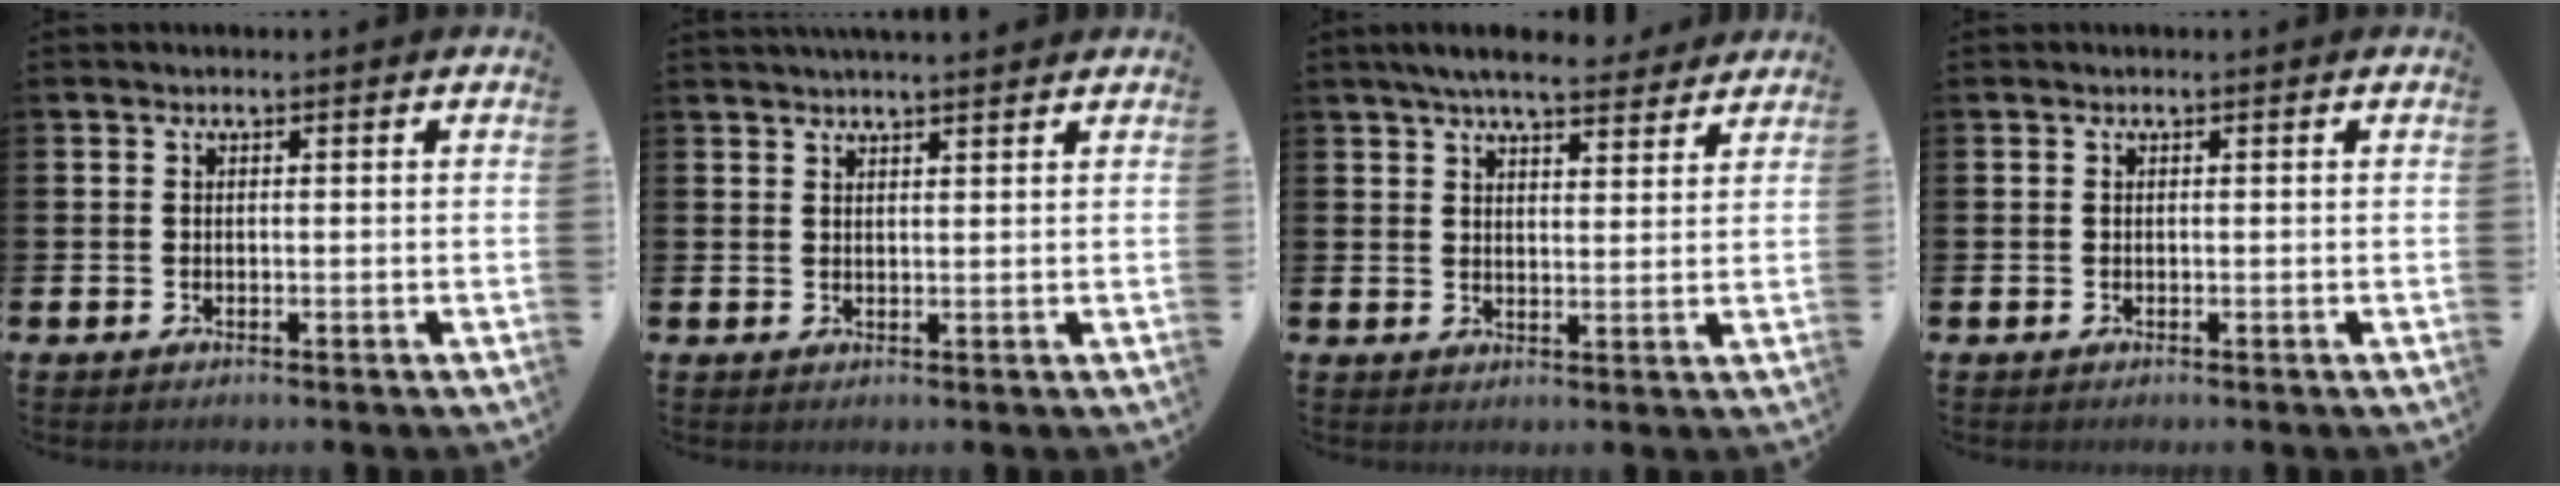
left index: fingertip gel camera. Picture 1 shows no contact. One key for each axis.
{"total": 2.5, "fx": 2.4, "fy": -0.1, "fz": 0.4, "tx": -0.004, "ty": -0.009, "tz": 0.043}
{"total": 6.1, "fx": 5.7, "fy": 1.1, "fz": 2.1, "tx": -0.047, "ty": -0.020, "tz": 0.101}
{"total": 0.0}